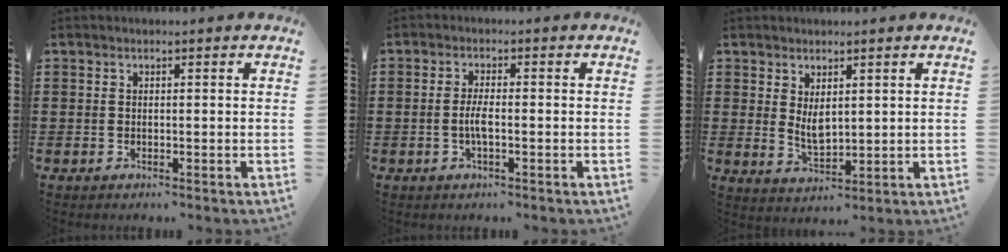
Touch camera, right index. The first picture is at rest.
{"total": 2.7, "force": [-0.8, 0.4, 2.6], "torque": [-0.062, -0.007, -0.018]}
{"total": 3.3, "force": [1.3, 1.5, 2.7], "torque": [-0.046, -0.004, 0.024]}